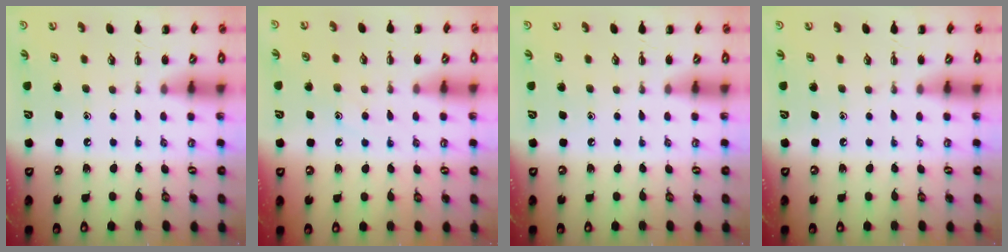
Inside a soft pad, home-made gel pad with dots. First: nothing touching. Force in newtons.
{"total": 6.9, "press": 6.8, "slide": 1.2}
{"total": 0.0}
{"total": 0.0}